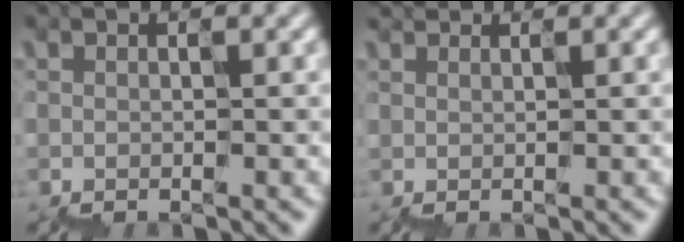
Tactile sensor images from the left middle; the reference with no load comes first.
{"total": 1.3, "force": [1.3, 0.4, 0.0], "torque": [0.000, 0.013, 0.016]}